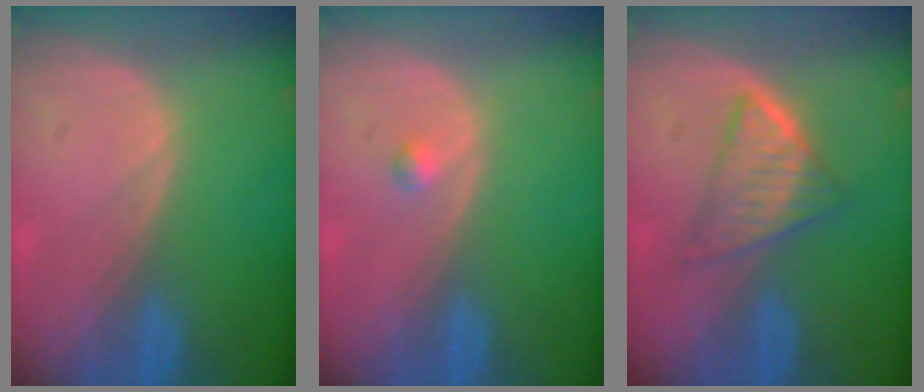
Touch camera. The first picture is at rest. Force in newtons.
{"total": 0.8, "press": 0.8, "slide": 0.1}
{"total": 5.5, "press": 5.3, "slide": 1.5}